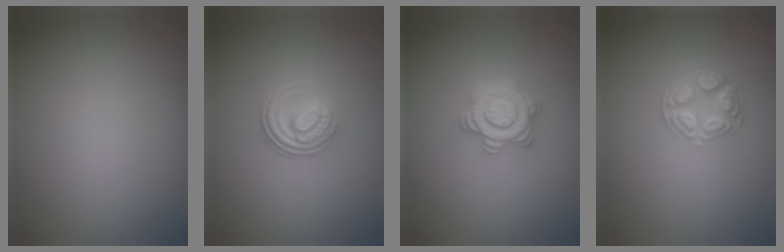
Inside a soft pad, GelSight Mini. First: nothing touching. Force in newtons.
{"total": 3.7, "press": 2.5, "slide": 2.8}
{"total": 3.7, "press": 3.6, "slide": 0.6}
{"total": 4.2, "press": 3.1, "slide": 2.8}